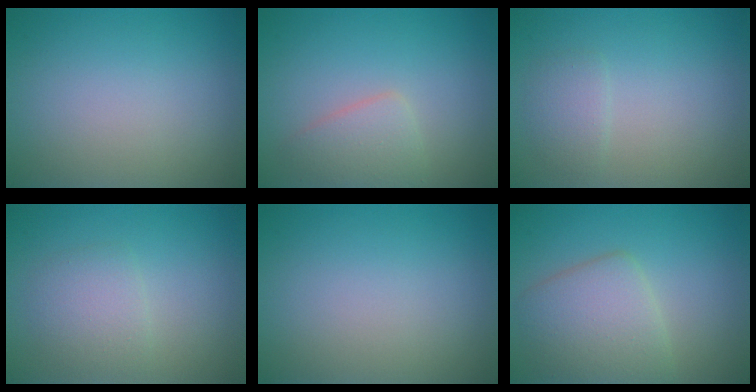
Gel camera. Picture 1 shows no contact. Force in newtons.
{"total": 2.4, "press": 2.4, "slide": 0.1}
{"total": 1.5, "press": 1.5, "slide": 0.0}
{"total": 2.3, "press": 2.3, "slide": 0.0}
{"total": 0.0}
{"total": 4.8, "press": 4.8, "slide": 0.3}